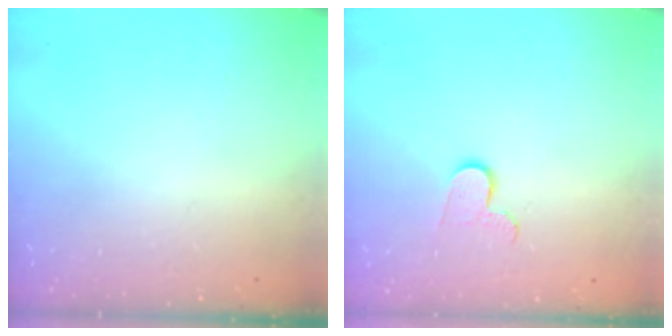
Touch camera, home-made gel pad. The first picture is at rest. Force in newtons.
{"total": 6.3, "press": 6.3, "slide": 0.5}